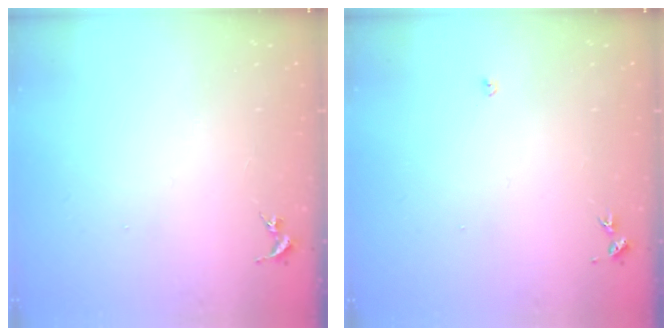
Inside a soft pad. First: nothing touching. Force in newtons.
{"total": 2.7, "press": 2.7, "slide": 0.5}